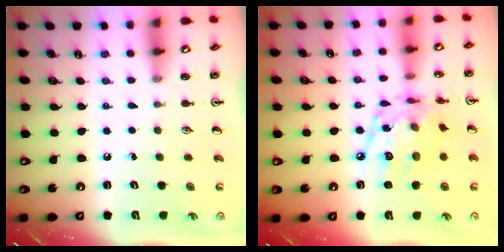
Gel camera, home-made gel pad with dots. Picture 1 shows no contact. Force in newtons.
{"total": 15.1, "press": 15.0, "slide": 0.9}